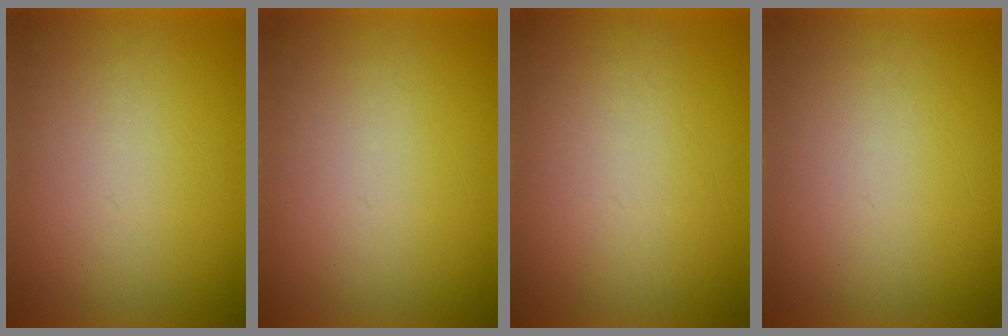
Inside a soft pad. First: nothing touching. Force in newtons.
{"total": 1.1}
{"total": 4.7}
{"total": 1.1}